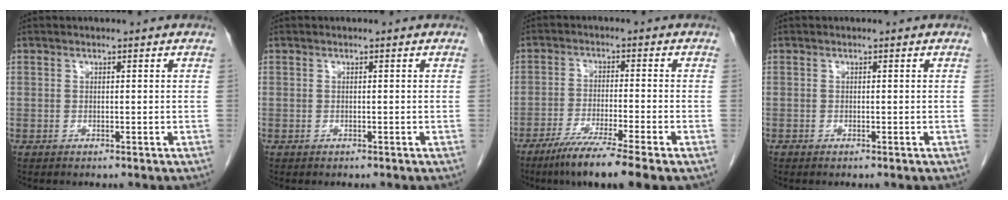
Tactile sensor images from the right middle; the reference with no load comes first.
{"total": 0.0}
{"total": 9.5, "force": [-6.5, -0.7, 6.8], "torque": [-0.119, -0.029, -0.109]}
{"total": 0.0}